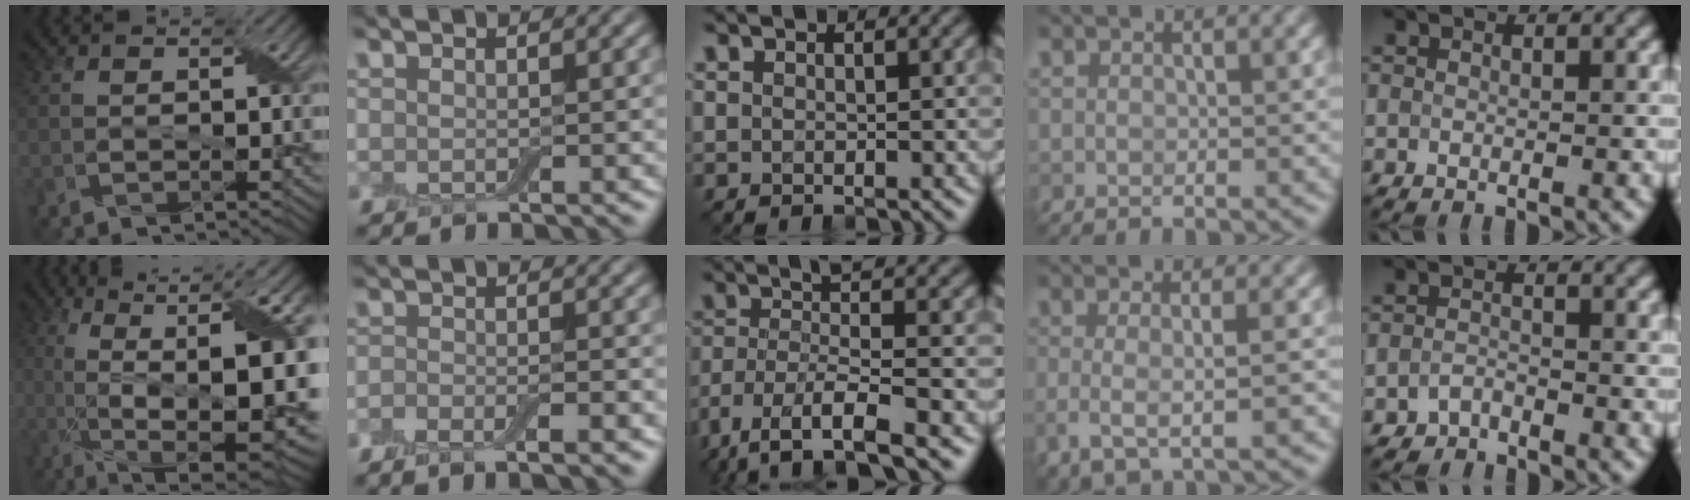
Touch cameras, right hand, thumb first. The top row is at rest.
{"thumb": {"total": 18.3, "force": [-2.8, 6.1, 17.0], "torque": [-0.259, -0.003, -0.051]}, "index": {"total": 2.8, "force": [-1.8, 0.5, 2.1], "torque": [-0.041, 0.003, -0.032]}, "middle": {"total": 7.4, "force": [-3.8, 1.7, 6.1], "torque": [-0.116, -0.007, -0.074]}, "ring": {"total": 3.7, "force": [-0.4, 1.2, 3.4], "torque": [-0.065, -0.009, -0.010]}, "little": {"total": 2.0, "force": [-1.7, -0.2, -0.9], "torque": [0.009, 0.002, -0.028]}}